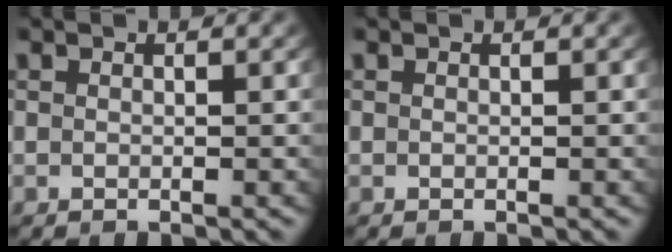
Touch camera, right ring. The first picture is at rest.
{"total": 0.7, "force": [-0.1, -0.6, -0.3], "torque": [0.004, -0.012, 0.009]}